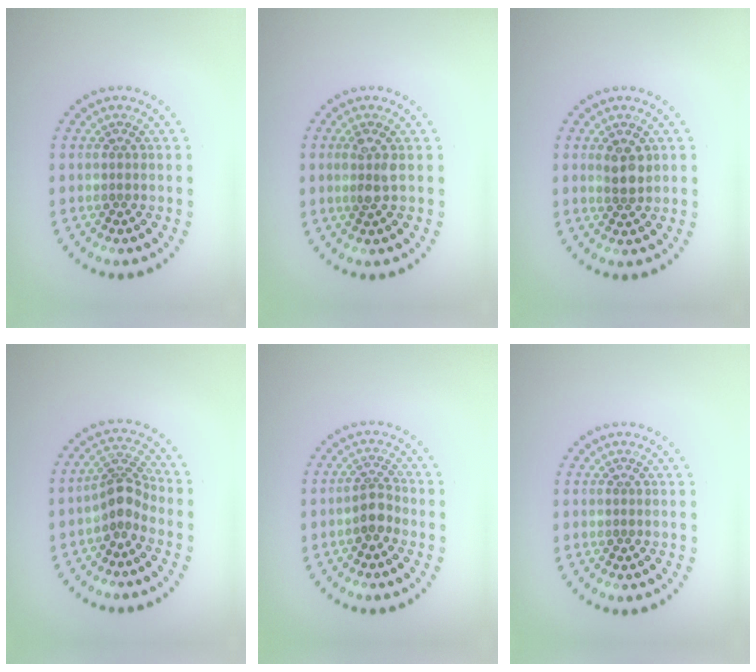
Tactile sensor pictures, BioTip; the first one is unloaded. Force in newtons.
{"total": 1.7, "press": 1.6, "slide": 0.6}
{"total": 2.0, "press": 1.9, "slide": 0.7}
{"total": 2.8, "press": 2.0, "slide": 2.0}
{"total": 2.1, "press": 1.6, "slide": 1.2}
{"total": 0.0}